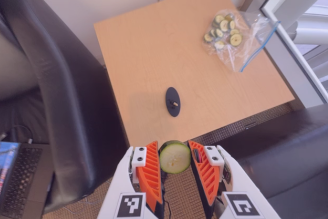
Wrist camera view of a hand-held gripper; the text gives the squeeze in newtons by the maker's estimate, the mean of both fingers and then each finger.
{"total": 8.2, "left": 8.1, "right": 8.3}